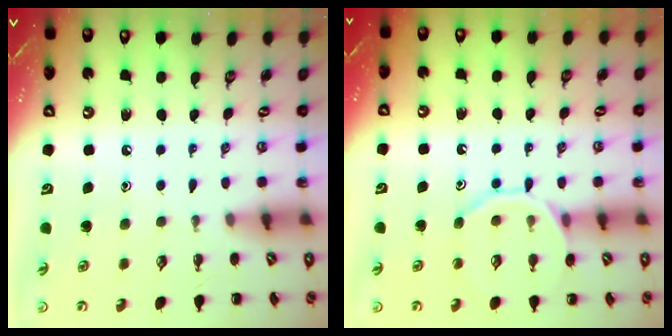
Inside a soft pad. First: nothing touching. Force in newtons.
{"total": 10.1, "press": 10.1, "slide": 1.2}